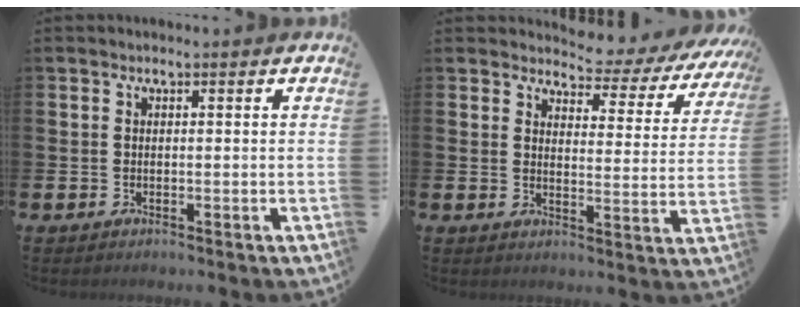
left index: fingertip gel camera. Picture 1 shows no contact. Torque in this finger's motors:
{"motor_torque": [1.02, -1.11, 0.21, 0.01]}